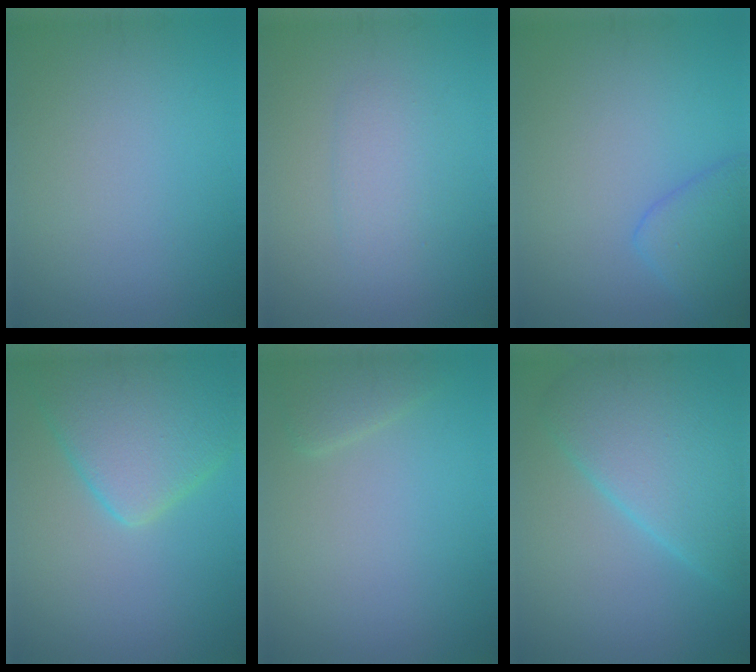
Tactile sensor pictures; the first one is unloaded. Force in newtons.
{"total": 2.0, "press": 2.0, "slide": 0.1}
{"total": 2.9, "press": 2.9, "slide": 0.2}
{"total": 7.4, "press": 7.4, "slide": 0.4}
{"total": 1.6, "press": 1.6, "slide": 0.2}
{"total": 7.9, "press": 7.9, "slide": 0.2}